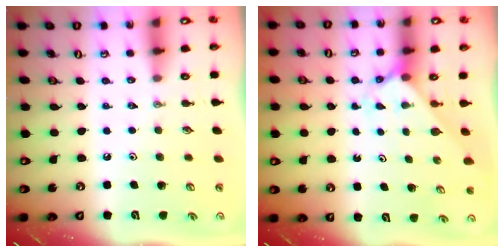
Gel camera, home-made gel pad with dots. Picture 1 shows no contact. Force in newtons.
{"total": 2.3, "press": 2.3, "slide": 0.1}